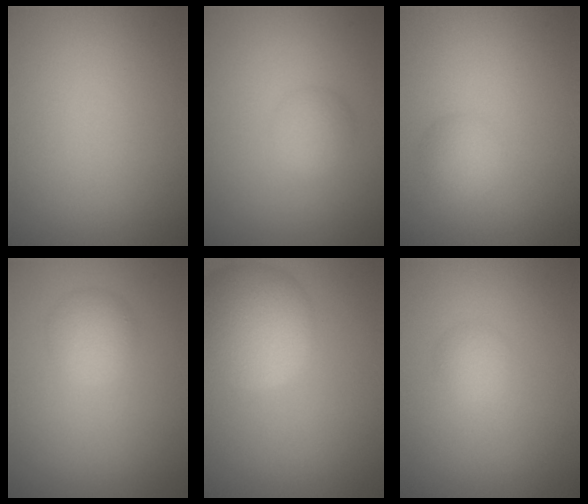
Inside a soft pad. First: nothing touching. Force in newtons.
{"total": 1.9, "press": 1.9, "slide": 0.1}
{"total": 2.0, "press": 2.0, "slide": 0.0}
{"total": 2.6, "press": 2.6, "slide": 0.1}
{"total": 7.6, "press": 7.5, "slide": 0.5}
{"total": 1.5, "press": 1.4, "slide": 0.1}